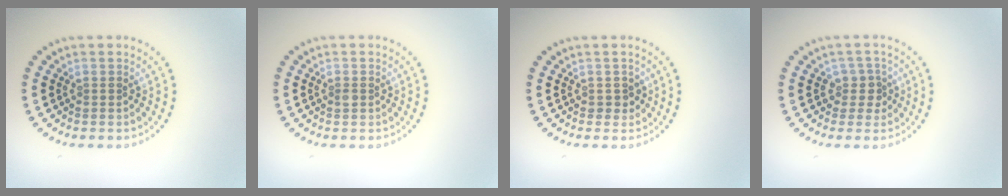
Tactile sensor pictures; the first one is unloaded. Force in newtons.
{"total": 0.6, "press": 0.6, "slide": 0.1}
{"total": 1.1, "press": 1.0, "slide": 0.4}
{"total": 2.0, "press": 1.6, "slide": 1.2}